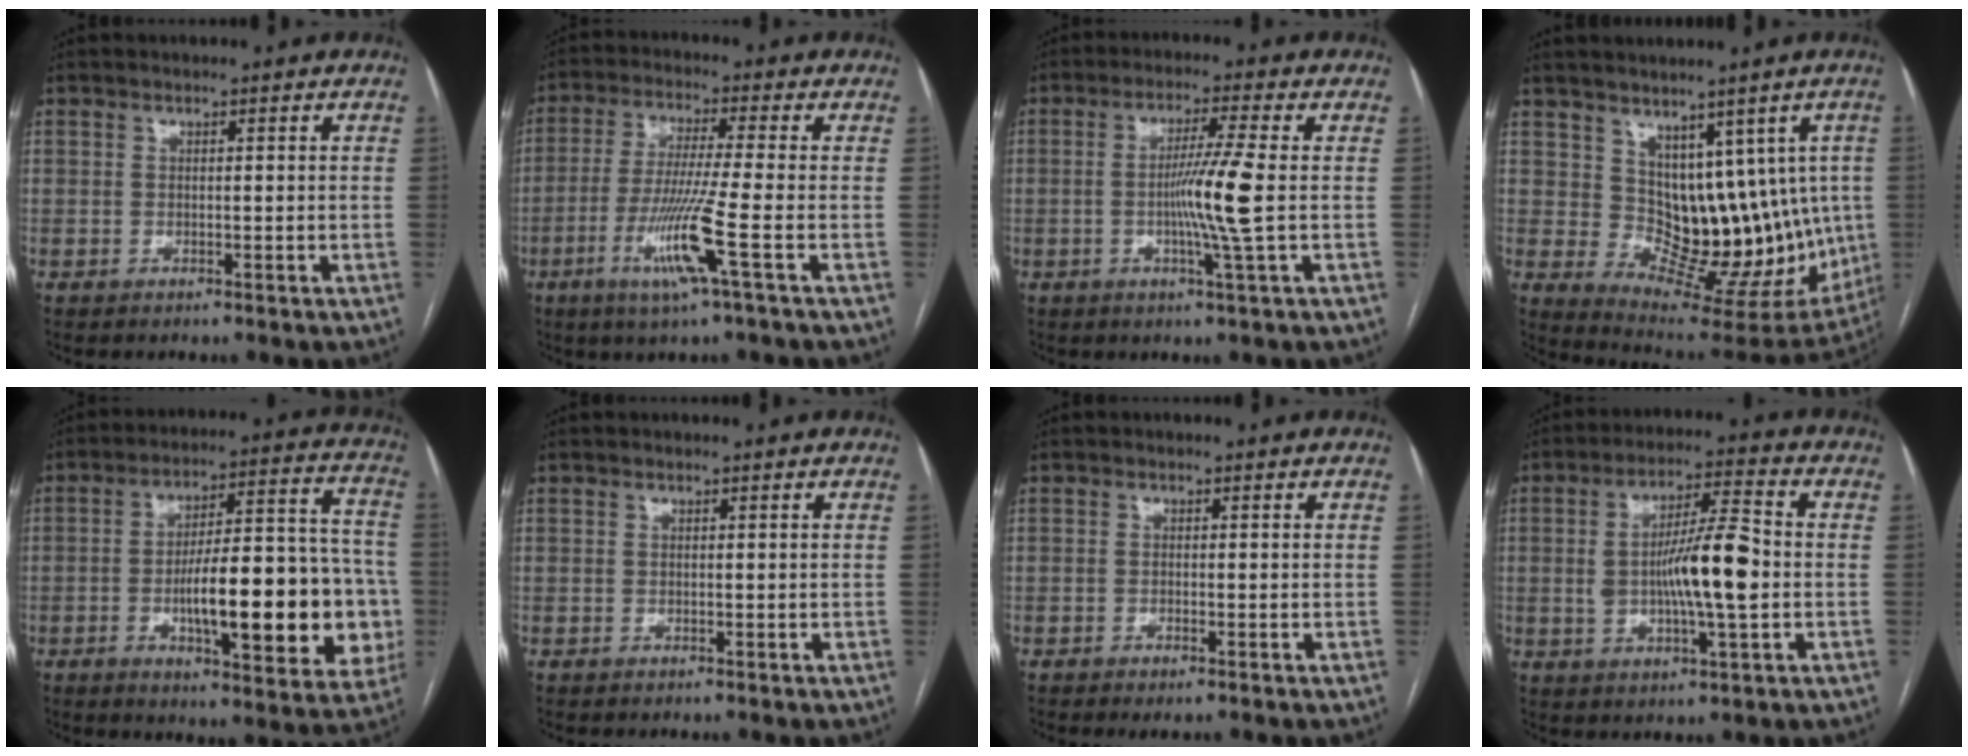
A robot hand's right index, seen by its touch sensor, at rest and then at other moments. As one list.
[{"total": 9.9, "force": [-3.7, -1.4, 9.0], "torque": [-0.179, -0.023, -0.075]}, {"total": 7.5, "force": [-0.7, -1.4, 7.3], "torque": [-0.136, -0.009, -0.014]}, {"total": 13.3, "force": [3.0, 8.8, 9.5], "torque": [-0.104, 0.010, 0.074]}, {"total": 21.8, "force": [-4.8, 5.6, 20.6], "torque": [-0.236, 0.031, -0.054]}, {"total": 0.0}, {"total": 1.4, "force": [-0.9, 0.1, 1.1], "torque": [-0.018, -0.003, -0.013]}, {"total": 11.3, "force": [-0.6, 1.9, 11.1], "torque": [-0.196, 0.012, -0.009]}]